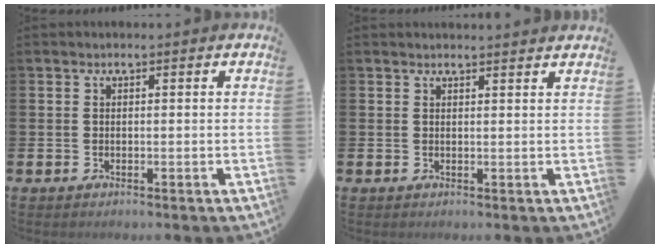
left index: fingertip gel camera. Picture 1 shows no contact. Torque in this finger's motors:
{"motor_torque": [1.06, -1.08, 0.04, 0.01]}